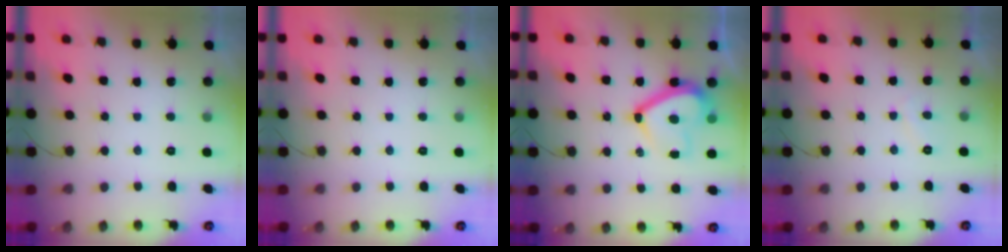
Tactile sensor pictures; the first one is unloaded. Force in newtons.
{"total": 0.0}
{"total": 13.1, "press": 12.8, "slide": 2.4}
{"total": 1.2, "press": 1.1, "slide": 0.5}